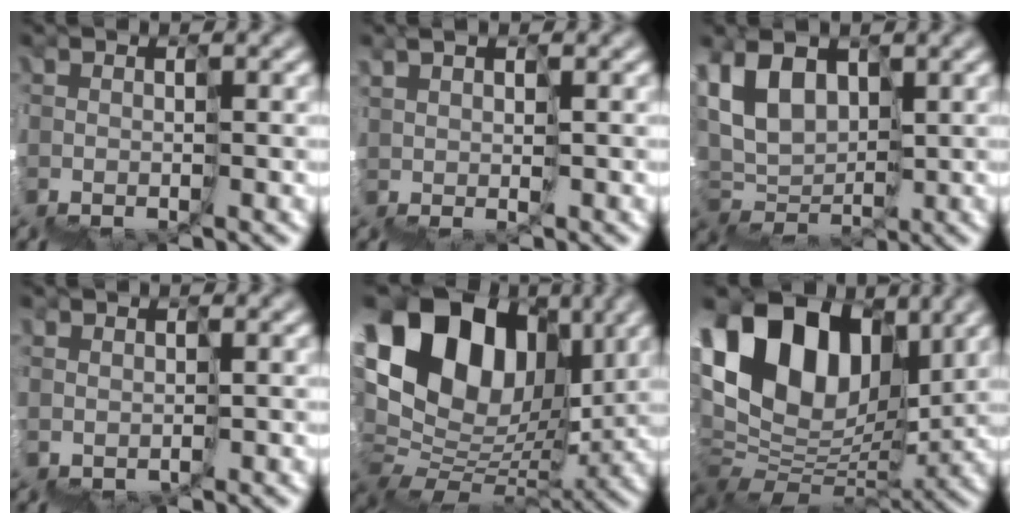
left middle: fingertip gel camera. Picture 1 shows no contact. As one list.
[{"total": 2.4, "force": [1.8, -1.3, -0.9], "torque": [0.024, 0.014, 0.033]}, {"total": 3.3, "force": [2.5, 1.2, 1.8], "torque": [-0.031, 0.025, 0.035]}, {"total": 1.4, "force": [-0.2, 1.4, -0.1], "torque": [0.004, -0.004, 0.003]}, {"total": 11.7, "force": [7.1, 6.8, 6.2], "torque": [-0.099, 0.058, 0.122]}, {"total": 10.0, "force": [7.0, 4.9, 5.2], "torque": [-0.084, 0.049, 0.120]}]